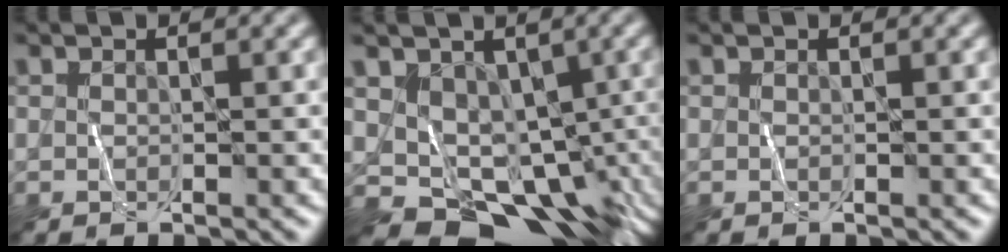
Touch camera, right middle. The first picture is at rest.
{"total": 9.0, "force": [-2.3, 6.9, 5.3], "torque": [-0.071, -0.018, -0.011]}
{"total": 0.0}